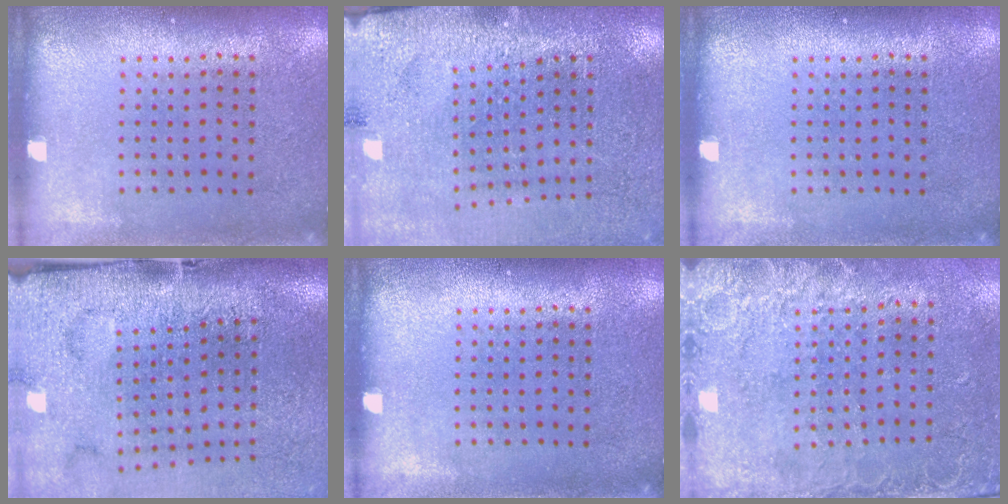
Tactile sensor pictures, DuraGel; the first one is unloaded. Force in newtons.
{"total": 2.8, "press": 2.8, "slide": 0.1}
{"total": 0.0}
{"total": 4.5, "press": 3.5, "slide": 2.9}
{"total": 0.0}
{"total": 2.6, "press": 2.1, "slide": 1.4}